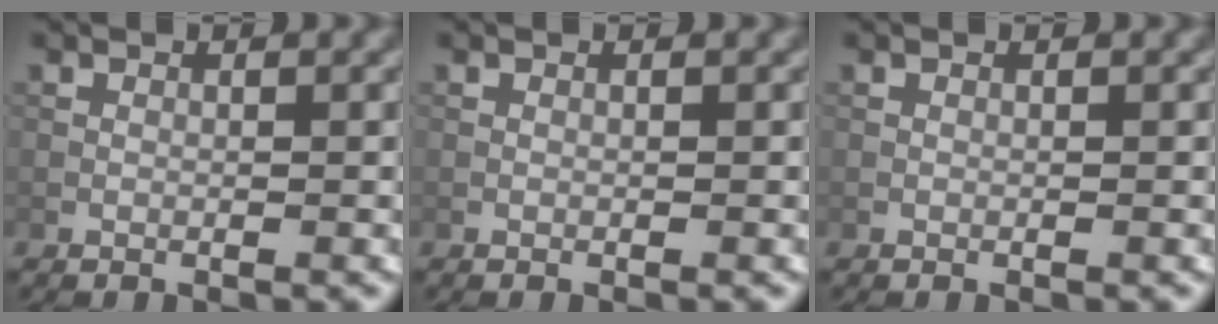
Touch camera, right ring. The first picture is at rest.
{"total": 0.0}
{"total": 0.0}